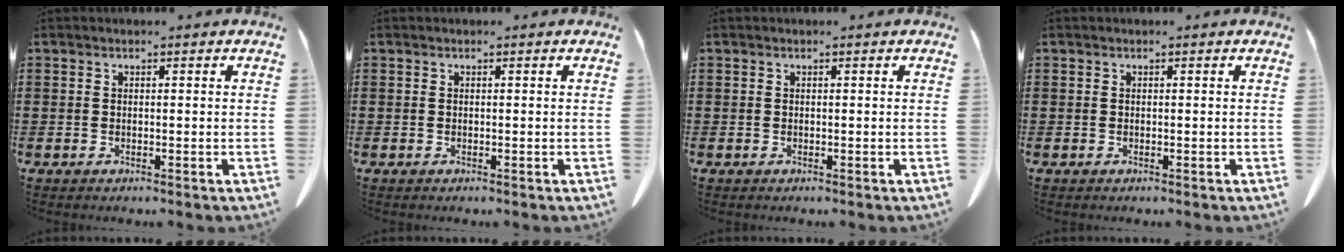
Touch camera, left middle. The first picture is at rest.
{"total": 0.0}
{"total": 0.0}
{"total": 0.0}